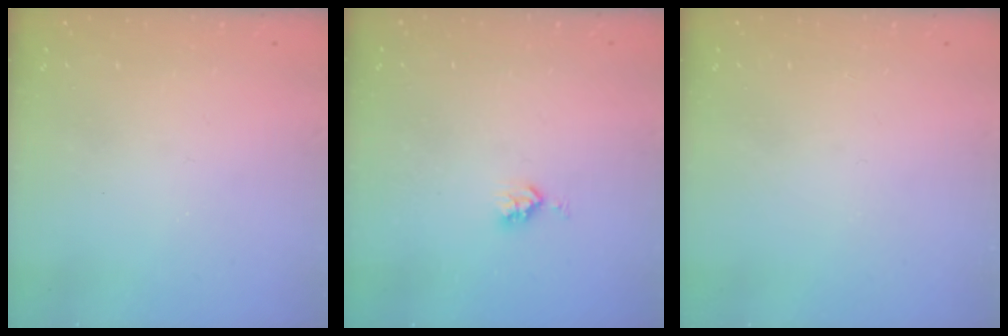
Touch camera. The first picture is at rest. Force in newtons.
{"total": 4.4, "press": 4.3, "slide": 0.6}
{"total": 0.0}